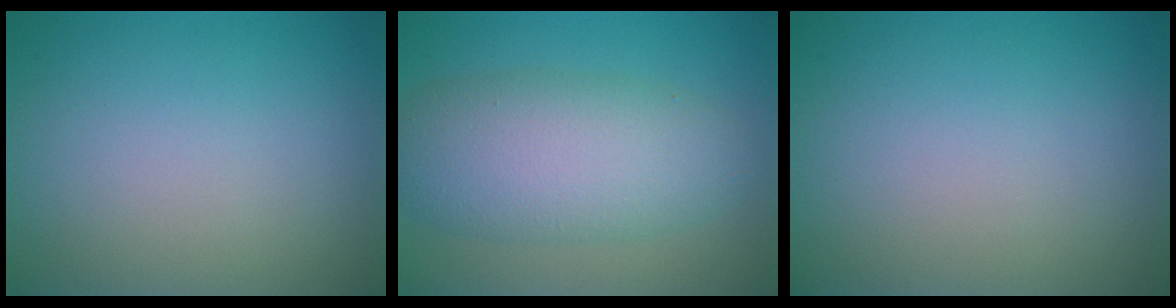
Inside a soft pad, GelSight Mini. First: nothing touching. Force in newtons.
{"total": 7.2, "press": 7.2, "slide": 0.1}
{"total": 0.0}